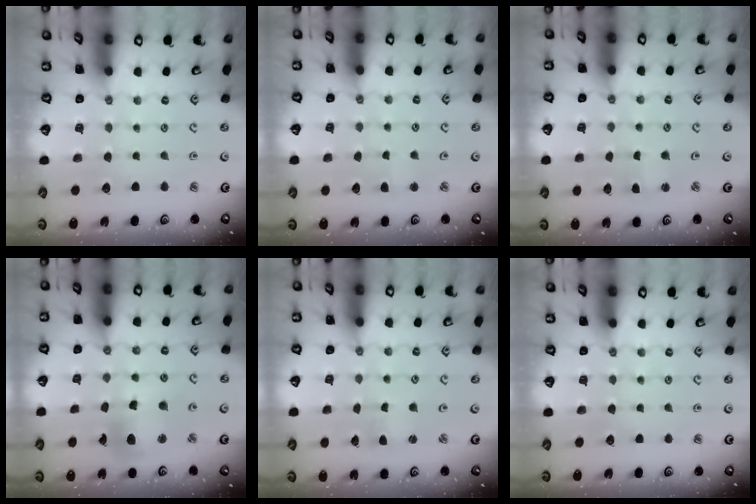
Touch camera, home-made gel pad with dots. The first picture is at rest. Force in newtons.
{"total": 1.6, "press": 1.5, "slide": 0.3}
{"total": 1.9, "press": 1.8, "slide": 0.3}
{"total": 11.1, "press": 11.0, "slide": 1.4}
{"total": 0.9, "press": 0.9, "slide": 0.2}
{"total": 0.0}